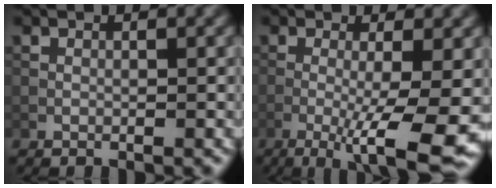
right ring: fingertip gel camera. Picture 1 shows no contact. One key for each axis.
{"total": 8.9, "fx": -2.8, "fy": 1.7, "fz": 8.3, "tx": -0.130, "ty": -0.010, "tz": -0.039}